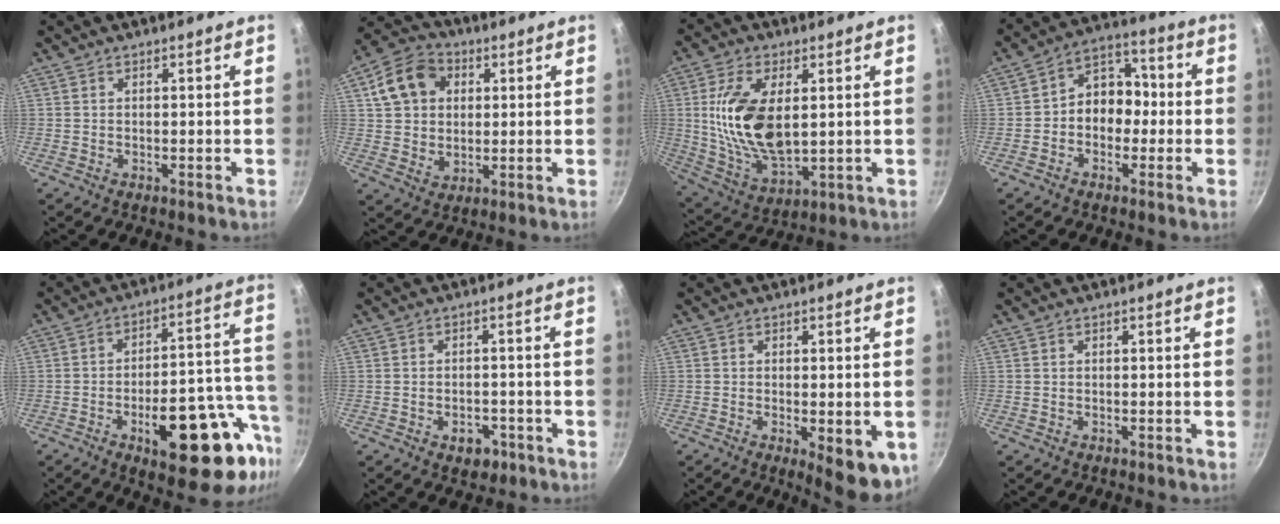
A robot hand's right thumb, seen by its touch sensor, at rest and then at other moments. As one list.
[{"total": 12.3, "force": [3.4, 9.8, 6.6], "torque": [-0.097, 0.005, 0.051]}, {"total": 16.5, "force": [2.4, 8.7, 13.8], "torque": [-0.260, -0.016, 0.054]}, {"total": 9.9, "force": [-1.2, 7.9, 5.8], "torque": [-0.031, 0.041, -0.037]}, {"total": 21.9, "force": [-8.6, 8.4, 18.3], "torque": [-0.201, 0.039, -0.114]}, {"total": 4.3, "force": [-2.1, 2.9, 2.3], "torque": [-0.016, 0.017, -0.019]}, {"total": 9.2, "force": [-2.4, 3.0, 8.3], "torque": [-0.094, -0.006, -0.022]}, {"total": 0.0}]